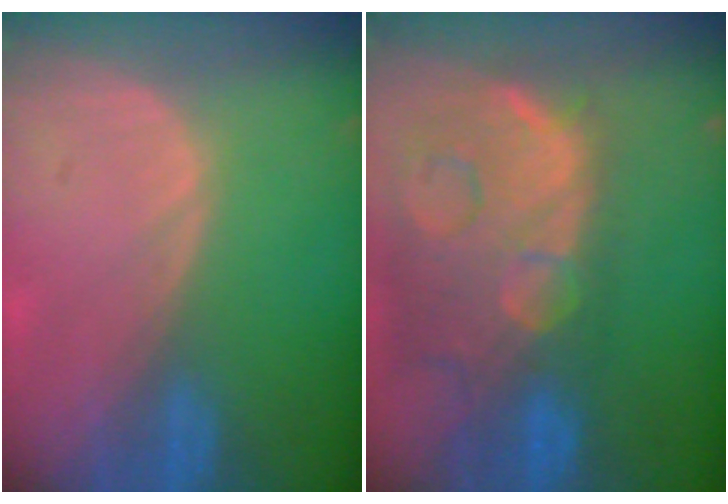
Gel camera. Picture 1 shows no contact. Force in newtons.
{"total": 14.8, "press": 12.0, "slide": 8.7}